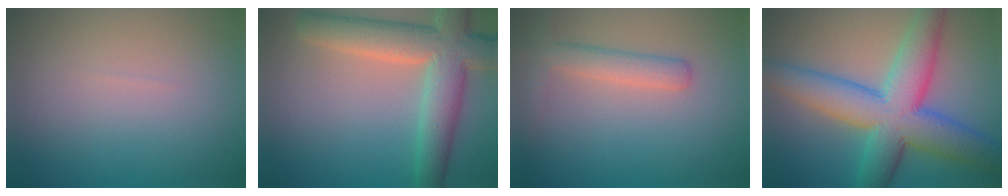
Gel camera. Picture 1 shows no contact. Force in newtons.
{"total": 8.1, "press": 8.1, "slide": 0.8}
{"total": 2.8, "press": 2.8, "slide": 0.1}
{"total": 10.5, "press": 10.5, "slide": 0.2}